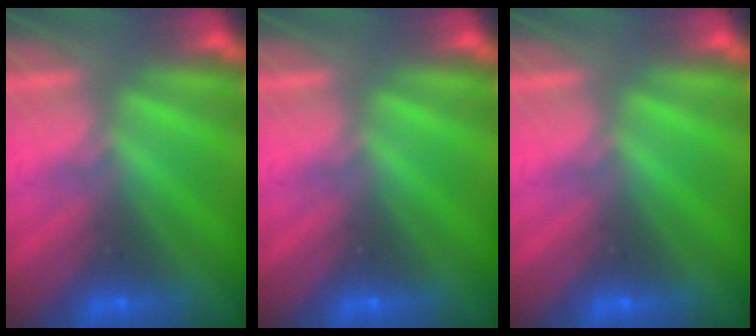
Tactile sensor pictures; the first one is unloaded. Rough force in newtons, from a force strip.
{"total": 0.0}
{"total": 0.0}